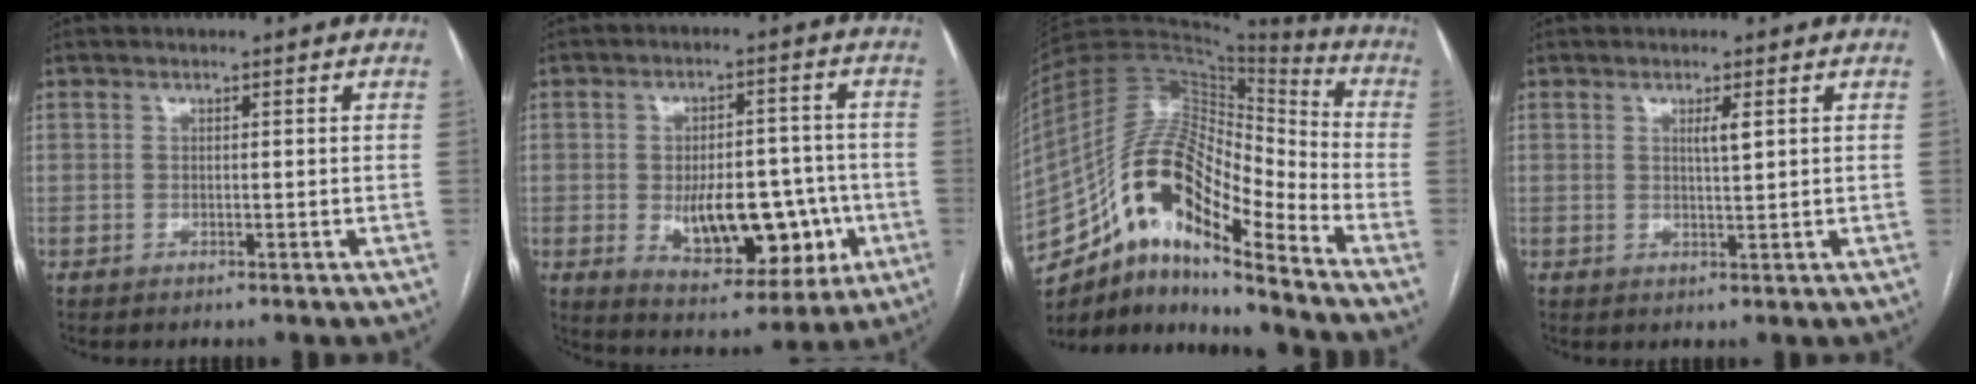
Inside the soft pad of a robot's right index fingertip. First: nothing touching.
{"total": 14.4, "force": [-3.0, 7.2, 12.1], "torque": [-0.174, 0.011, -0.027]}
{"total": 19.2, "force": [-11.7, 5.2, 14.3], "torque": [-0.265, 0.040, -0.200]}
{"total": 2.0, "force": [0.8, 0.0, 1.8], "torque": [-0.034, -0.003, 0.014]}